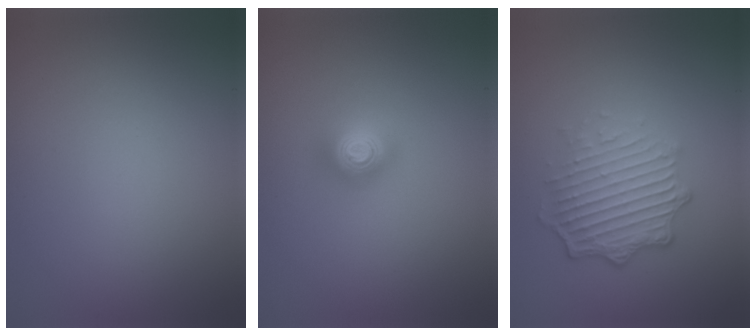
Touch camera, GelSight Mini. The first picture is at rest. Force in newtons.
{"total": 2.0, "press": 2.0, "slide": 0.1}
{"total": 5.0, "press": 3.5, "slide": 3.5}